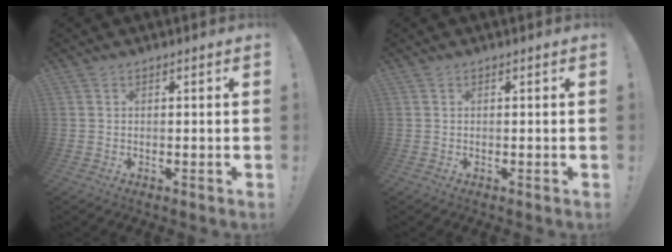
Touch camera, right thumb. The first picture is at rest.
{"total": 0.0}